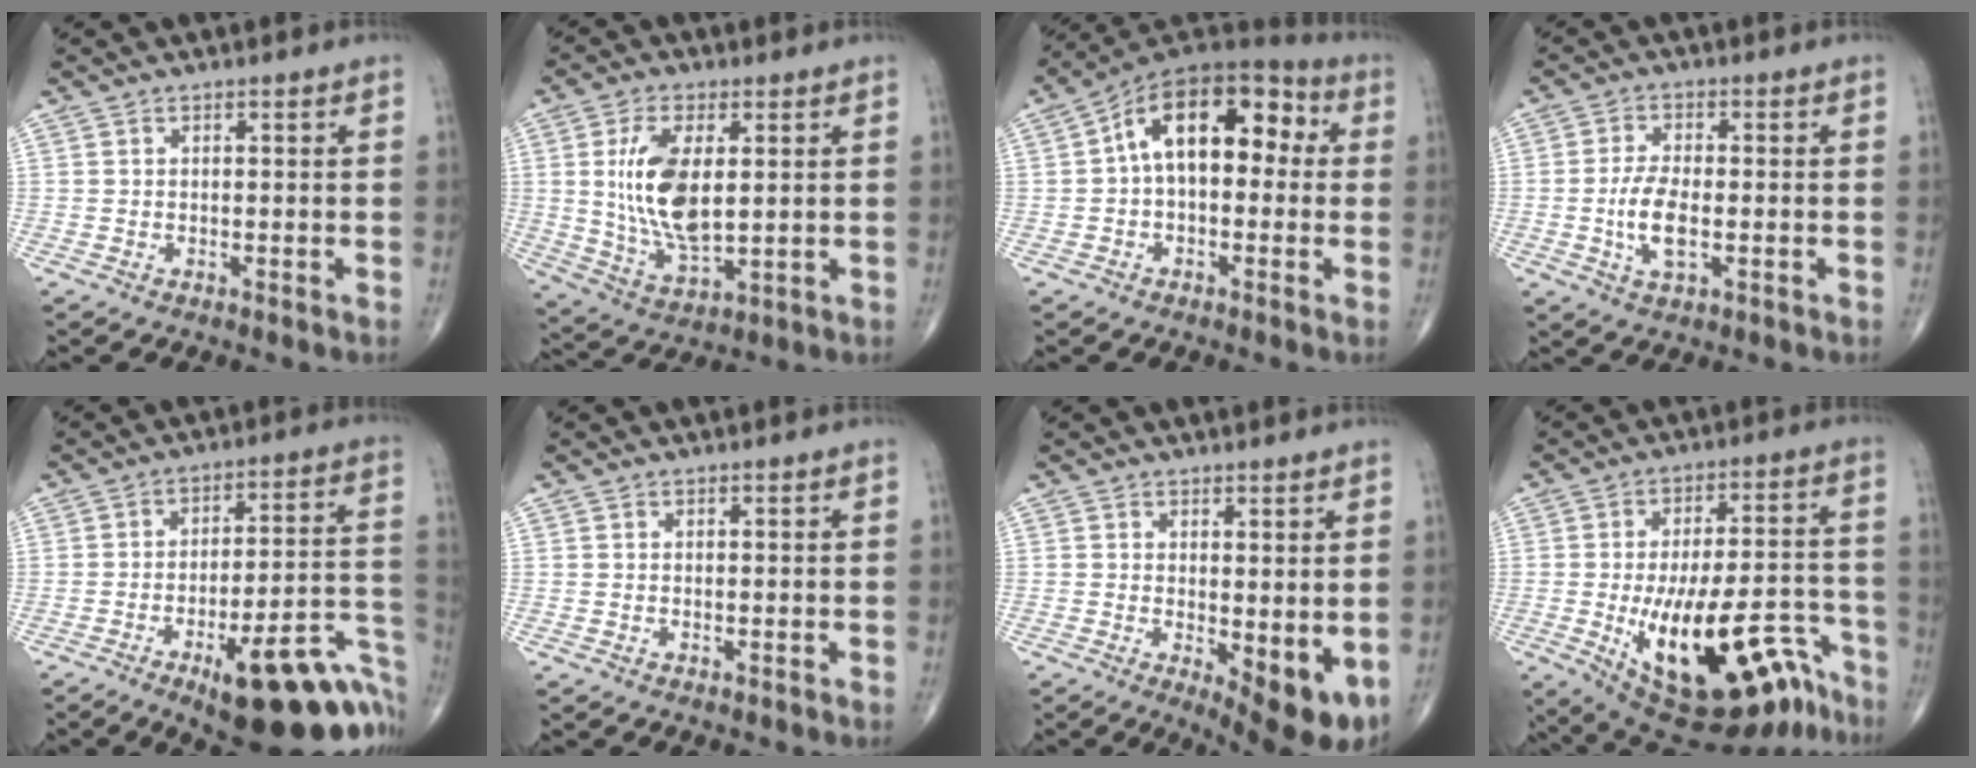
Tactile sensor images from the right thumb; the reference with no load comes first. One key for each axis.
{"total": 13.6, "fx": 2.1, "fy": 6.6, "fz": 11.7, "tx": -0.223, "ty": -0.019, "tz": 0.050}
{"total": 16.3, "fx": 2.1, "fy": 9.3, "fz": 13.1, "tx": -0.171, "ty": 0.052, "tz": 0.020}
{"total": 6.7, "fx": -1.2, "fy": 2.9, "fz": 5.9, "tx": -0.120, "ty": 0.001, "tz": -0.023}
{"total": 24.3, "fx": -11.1, "fy": 7.7, "fz": 20.2, "tx": -0.185, "ty": 0.067, "tz": -0.142}
{"total": 0.0}
{"total": 8.3, "fx": -1.0, "fy": 3.0, "fz": 7.7, "tx": -0.098, "ty": -0.022, "tz": -0.005}
{"total": 24.6, "fx": -12.2, "fy": 9.9, "fz": 18.9, "tx": -0.238, "ty": 0.066, "tz": -0.167}